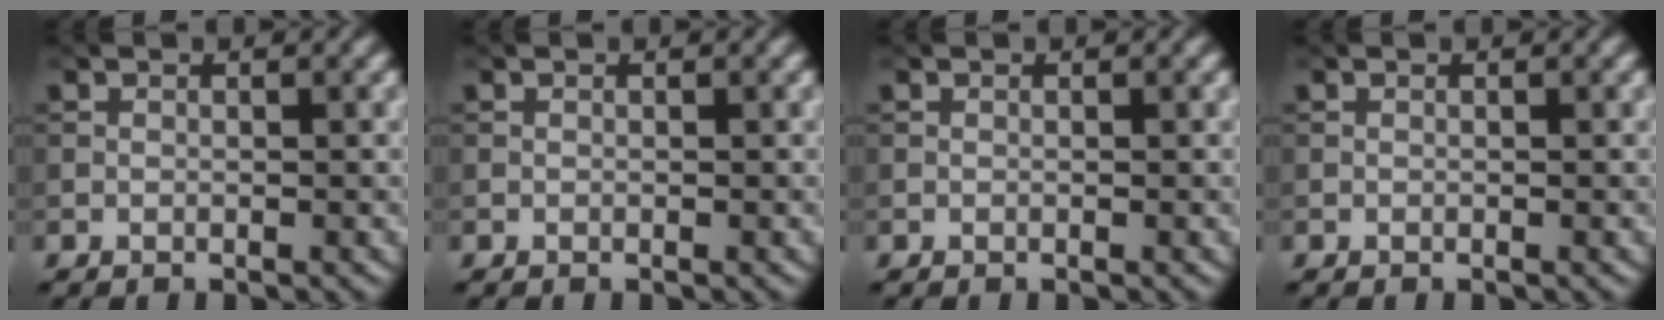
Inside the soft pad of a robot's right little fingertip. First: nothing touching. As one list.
[{"total": 0.0}, {"total": 0.0}, {"total": 0.0}]